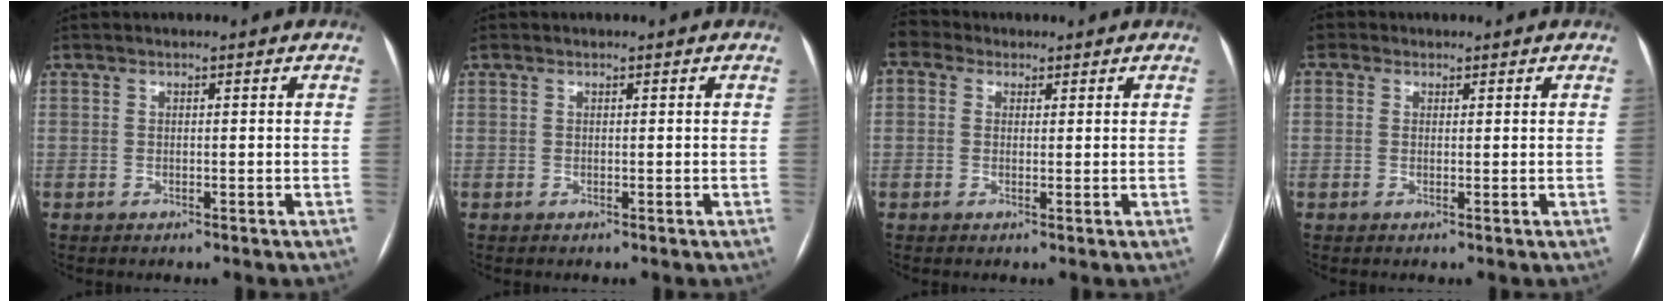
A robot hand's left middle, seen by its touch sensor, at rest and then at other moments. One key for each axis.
{"total": 0.0}
{"total": 2.2, "fx": 0.2, "fy": 2.1, "fz": 0.5, "tx": -0.024, "ty": 0.034, "tz": 0.022}
{"total": 1.6, "fx": -1.3, "fy": 0.7, "fz": -0.4, "tx": -0.005, "ty": 0.018, "tz": -0.010}